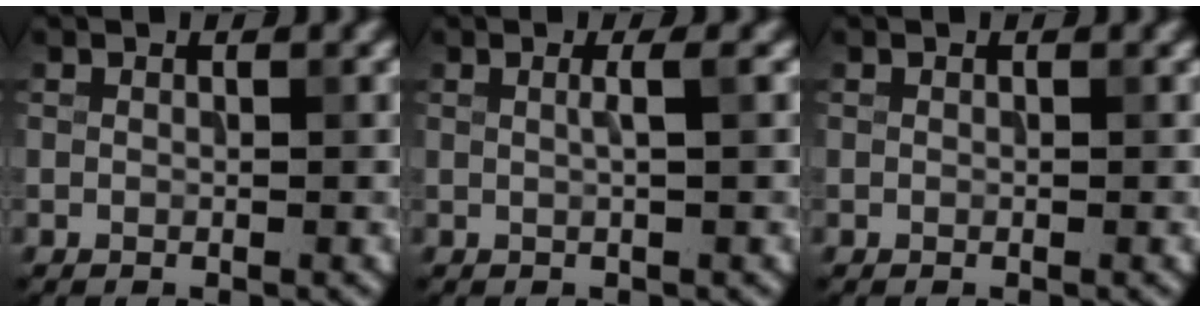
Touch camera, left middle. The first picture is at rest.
{"total": 1.2, "force": [0.1, 0.2, 1.2], "torque": [-0.017, 0.004, -0.002]}
{"total": 0.0}